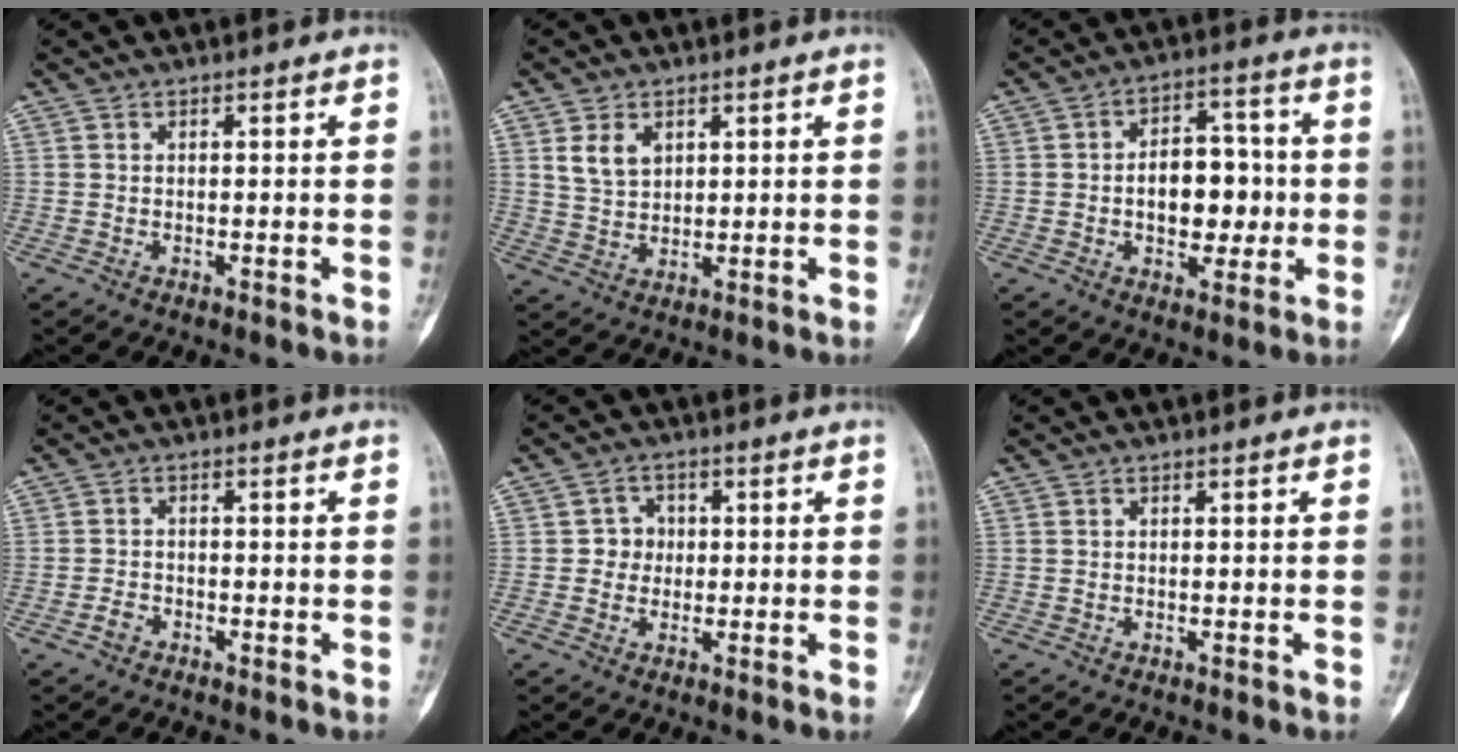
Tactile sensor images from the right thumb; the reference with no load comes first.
{"total": 5.1, "force": [2.3, 3.4, 3.0], "torque": [-0.043, -0.011, 0.049]}
{"total": 11.7, "force": [-0.7, 7.4, 9.1], "torque": [-0.095, 0.023, -0.010]}
{"total": 1.7, "force": [-1.1, 1.1, 0.6], "torque": [-0.011, 0.007, -0.023]}
{"total": 3.5, "force": [0.1, 3.4, 1.1], "torque": [0.011, 0.010, -0.006]}
{"total": 0.0}